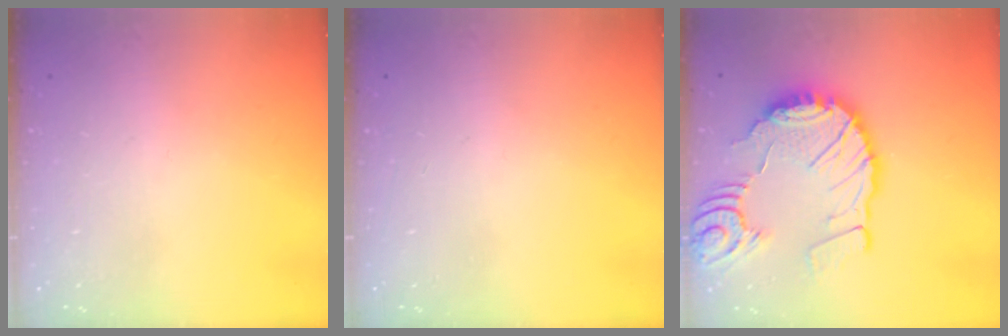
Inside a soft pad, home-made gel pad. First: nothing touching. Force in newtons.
{"total": 0.0}
{"total": 19.0, "press": 18.8, "slide": 2.2}